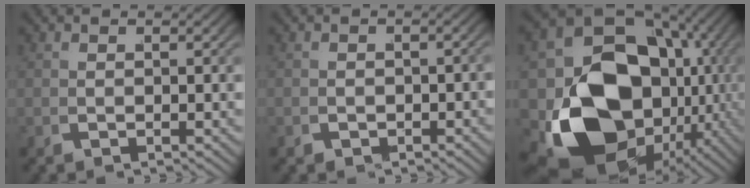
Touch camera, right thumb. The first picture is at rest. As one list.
[{"total": 1.2, "force": [-0.9, 0.7, 0.3], "torque": [0.003, -0.004, -0.016]}, {"total": 23.8, "force": [-3.4, 16.1, 17.2], "torque": [-0.321, -0.070, -0.023]}]